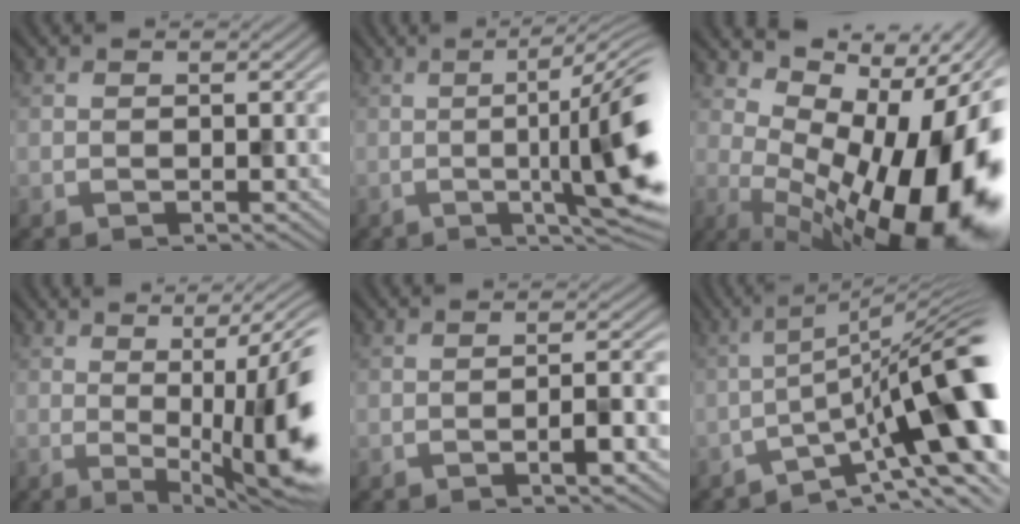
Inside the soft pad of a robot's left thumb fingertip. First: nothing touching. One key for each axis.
{"total": 12.3, "fx": -1.3, "fy": 1.8, "fz": 12.1, "tx": -0.162, "ty": 0.003, "tz": -0.014}
{"total": 17.7, "fx": 0.1, "fy": 7.6, "fz": 16.0, "tx": -0.205, "ty": -0.014, "tz": 0.014}
{"total": 15.4, "fx": 0.4, "fy": 4.4, "fz": 14.8, "tx": -0.179, "ty": 0.011, "tz": 0.016}
{"total": 3.3, "fx": -1.3, "fy": 0.4, "fz": 3.0, "tx": -0.051, "ty": 0.008, "tz": -0.026}
{"total": 15.7, "fx": -4.7, "fy": 3.7, "fz": 14.5, "tx": -0.204, "ty": 0.006, "tz": -0.077}